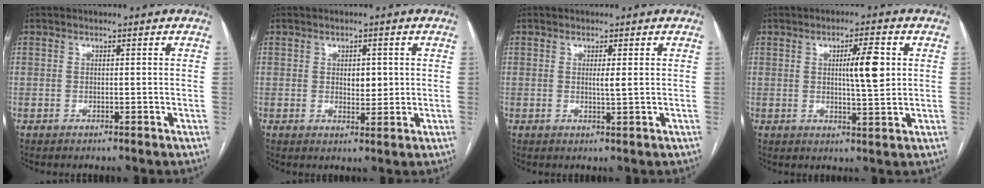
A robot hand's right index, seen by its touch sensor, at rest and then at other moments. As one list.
[{"total": 3.0, "force": [0.5, 1.6, 2.5], "torque": [-0.033, -0.003, 0.010]}, {"total": 1.5, "force": [0.3, -0.1, 1.5], "torque": [-0.029, -0.002, 0.004]}, {"total": 6.3, "force": [1.3, 0.8, 6.1], "torque": [-0.098, 0.003, 0.022]}]